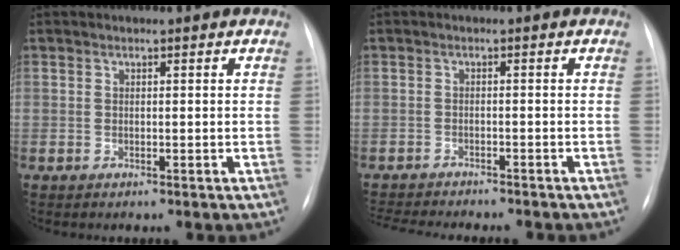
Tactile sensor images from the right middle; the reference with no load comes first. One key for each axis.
{"total": 11.7, "fx": -10.6, "fy": 2.0, "fz": 4.6, "tx": -0.074, "ty": -0.009, "tz": -0.141}